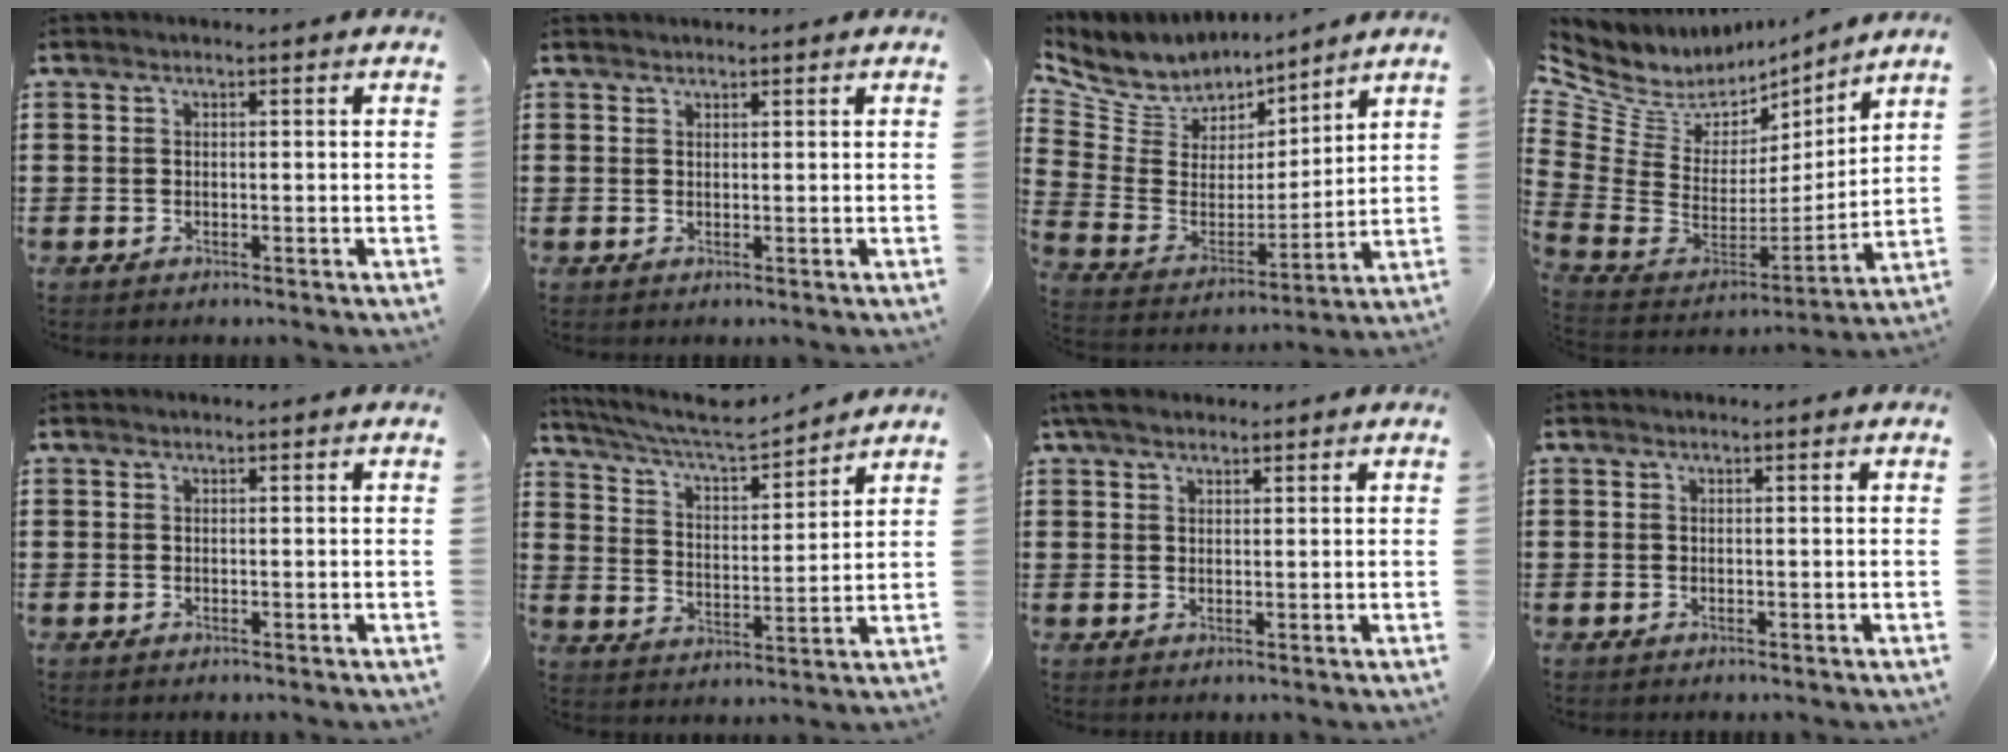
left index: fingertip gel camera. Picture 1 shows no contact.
{"total": 0.8, "force": [0.7, 0.1, 0.0], "torque": [-0.002, 0.000, 0.015]}
{"total": 6.8, "force": [5.9, 3.3, 0.0], "torque": [-0.049, -0.048, 0.108]}
{"total": 5.5, "force": [3.2, 4.2, 1.6], "torque": [-0.077, -0.038, 0.056]}
{"total": 0.0}
{"total": 6.8, "force": [6.1, 0.8, 3.0], "torque": [-0.083, -0.035, 0.102]}
{"total": 2.9, "force": [2.2, 1.2, 1.5], "torque": [-0.036, 0.008, 0.042]}
{"total": 0.0}